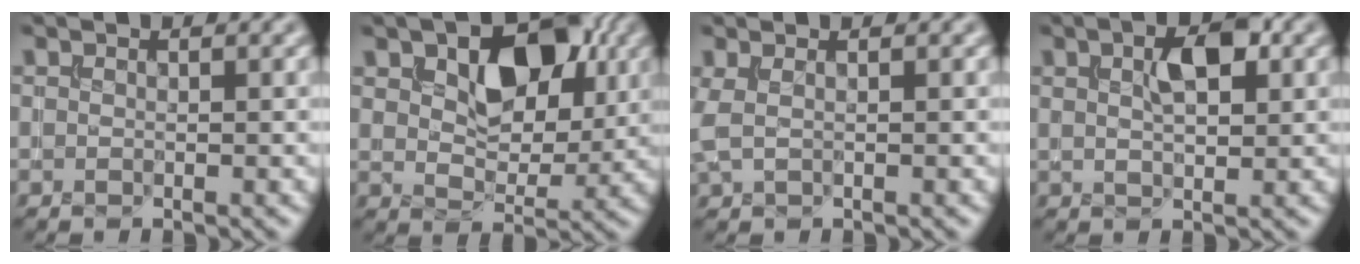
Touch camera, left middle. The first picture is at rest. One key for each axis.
{"total": 8.0, "fx": 3.0, "fy": 4.7, "fz": 5.8, "tx": -0.096, "ty": -0.001, "tz": 0.043}
{"total": 1.3, "fx": 0.4, "fy": 0.6, "fz": 1.1, "tx": -0.029, "ty": 0.006, "tz": 0.006}
{"total": 3.9, "fx": 1.4, "fy": 1.8, "fz": 3.2, "tx": -0.058, "ty": 0.009, "tz": 0.026}